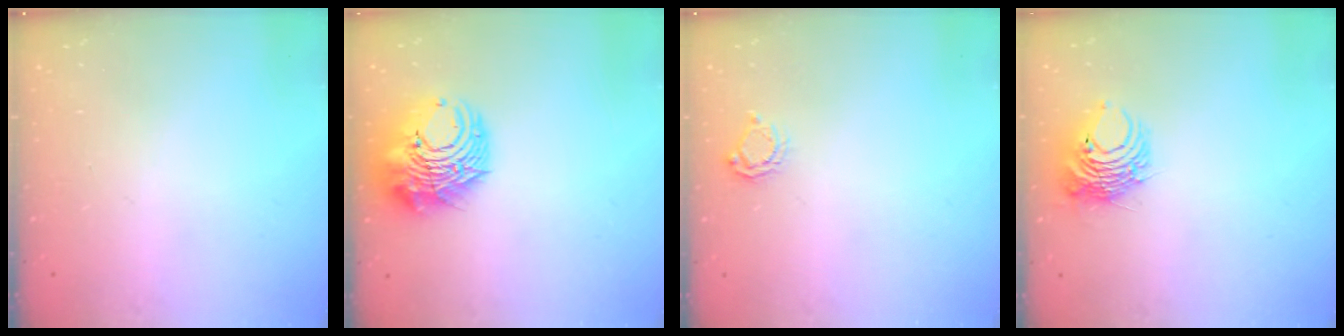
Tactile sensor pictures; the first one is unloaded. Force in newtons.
{"total": 12.3, "press": 12.2, "slide": 1.3}
{"total": 4.6, "press": 4.5, "slide": 0.4}
{"total": 9.2, "press": 9.2, "slide": 0.6}